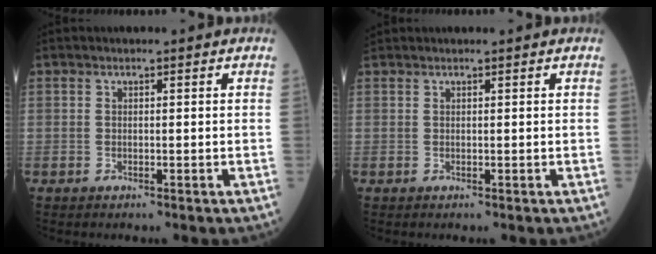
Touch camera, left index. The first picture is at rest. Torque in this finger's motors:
{"motor_torque": [-0.16, 0.02, 0.02, 0.00]}